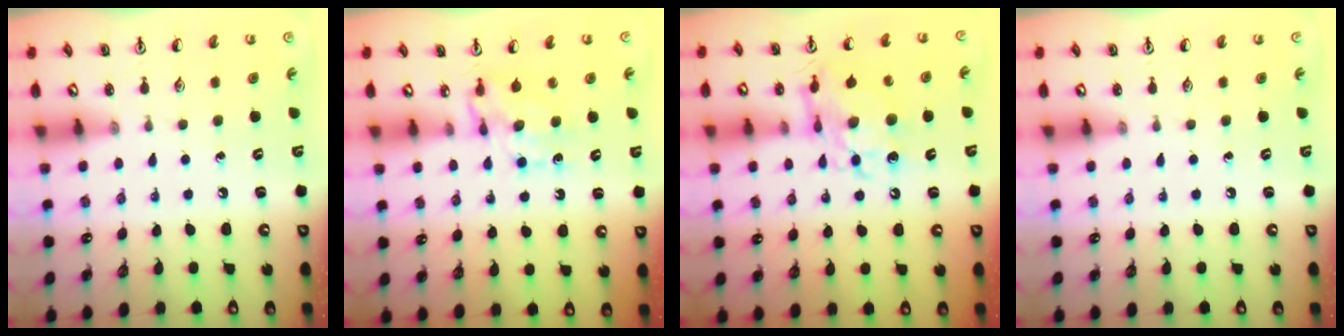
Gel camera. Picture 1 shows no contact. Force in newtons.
{"total": 7.0, "press": 7.0, "slide": 0.5}
{"total": 10.7, "press": 10.6, "slide": 1.2}
{"total": 0.0}